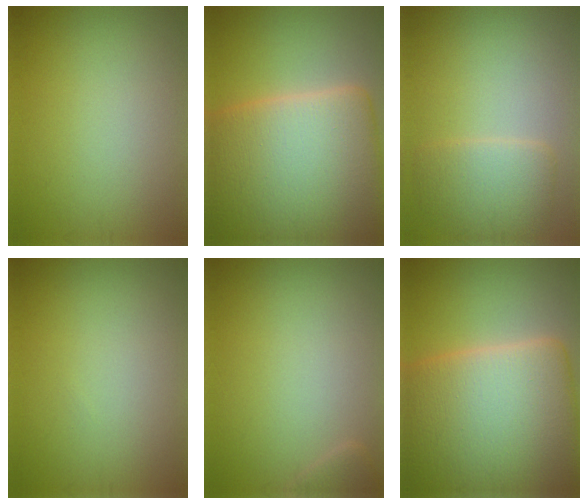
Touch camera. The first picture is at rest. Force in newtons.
{"total": 18.4, "press": 18.4, "slide": 0.7}
{"total": 3.7, "press": 3.7, "slide": 0.1}
{"total": 0.0}
{"total": 0.9, "press": 0.9, "slide": 0.1}
{"total": 18.4, "press": 18.4, "slide": 0.7}